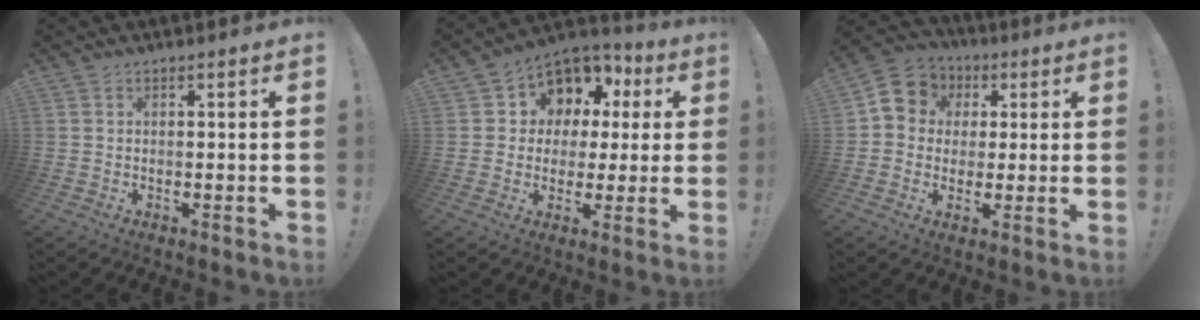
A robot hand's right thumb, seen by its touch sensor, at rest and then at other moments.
{"total": 9.7, "force": [3.7, 8.3, 3.3], "torque": [-0.050, -0.030, 0.078]}
{"total": 9.3, "force": [2.2, 8.4, 3.5], "torque": [-0.045, 0.000, 0.048]}